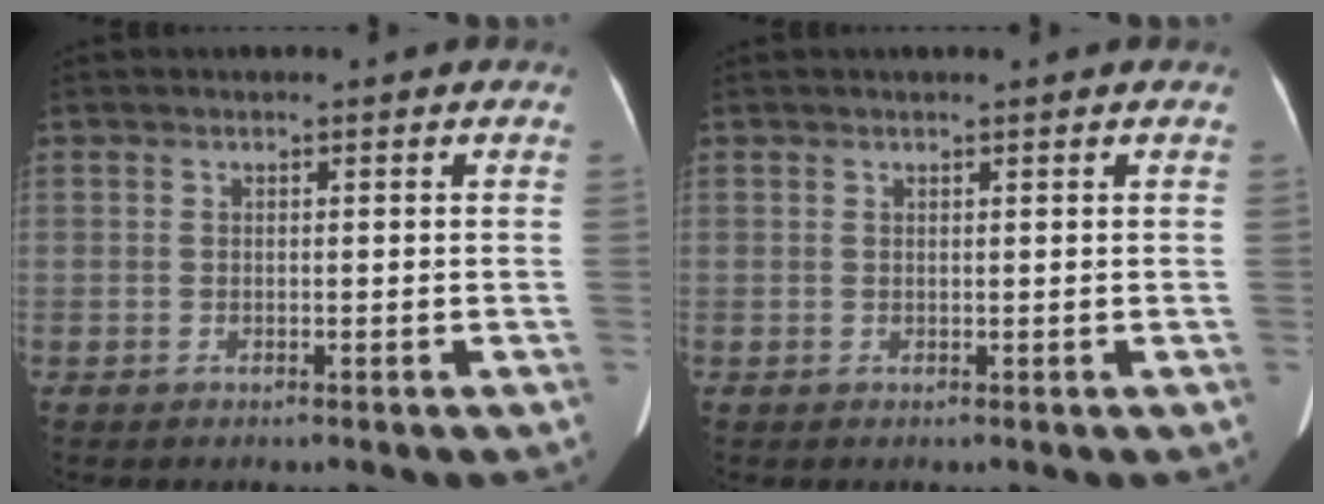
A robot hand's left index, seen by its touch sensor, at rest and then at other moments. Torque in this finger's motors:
{"motor_torque": [-0.02, 0.08, -0.02, -0.01]}